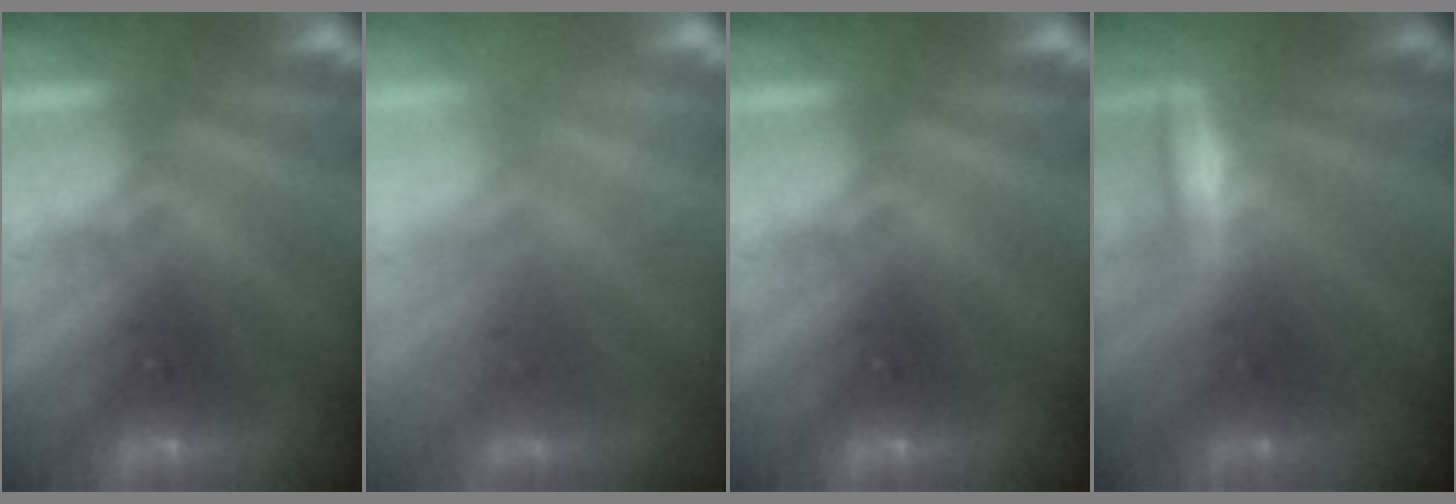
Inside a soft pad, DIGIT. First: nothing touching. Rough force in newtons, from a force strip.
{"total": 2.1}
{"total": 0.0}
{"total": 1.3}